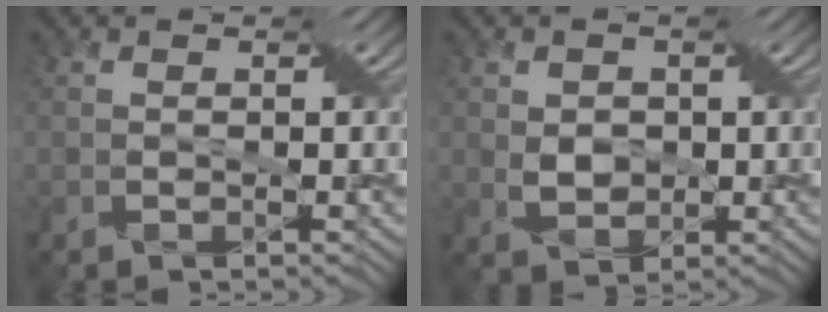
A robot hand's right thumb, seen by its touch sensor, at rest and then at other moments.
{"total": 2.7, "force": [0.6, 2.1, 1.6], "torque": [-0.054, -0.002, 0.008]}